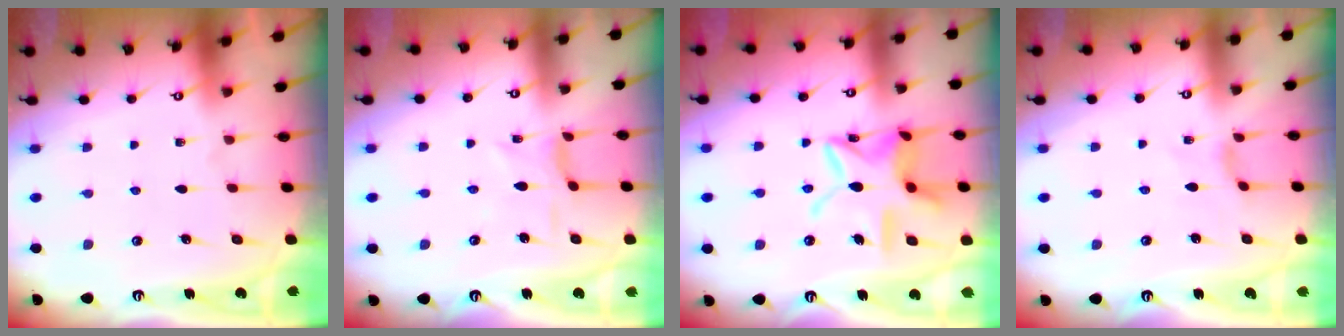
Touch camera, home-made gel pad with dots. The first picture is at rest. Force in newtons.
{"total": 2.4, "press": 2.4, "slide": 0.6}
{"total": 15.5, "press": 15.4, "slide": 1.4}
{"total": 1.5, "press": 1.4, "slide": 0.4}